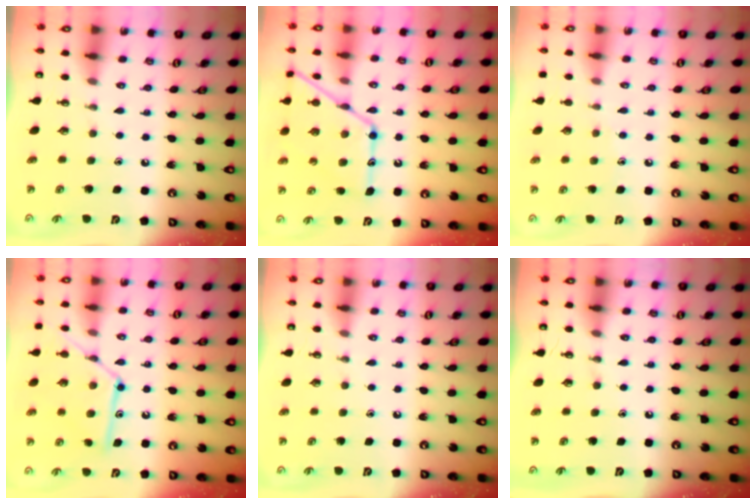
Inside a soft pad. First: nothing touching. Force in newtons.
{"total": 15.7, "press": 15.6, "slide": 1.4}
{"total": 4.7, "press": 4.7, "slide": 0.5}
{"total": 13.0, "press": 13.0, "slide": 1.0}
{"total": 0.0}
{"total": 0.0}